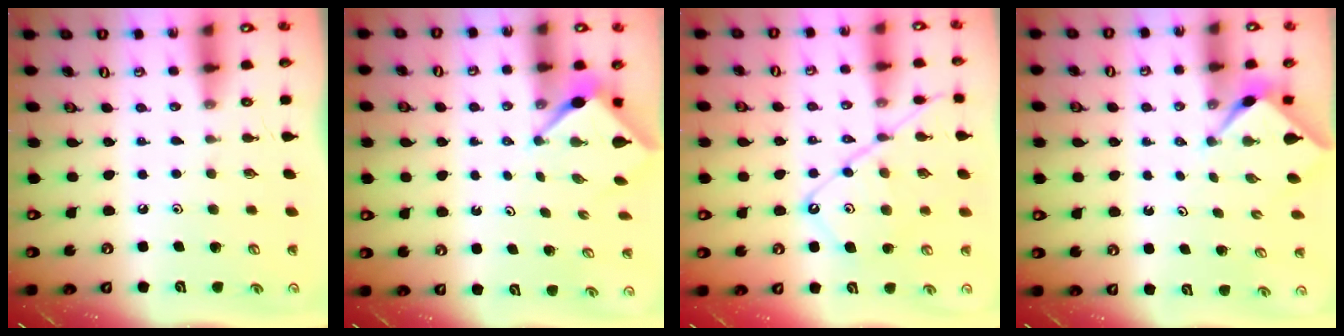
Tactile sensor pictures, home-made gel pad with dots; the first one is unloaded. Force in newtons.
{"total": 2.7, "press": 2.7, "slide": 0.1}
{"total": 12.6, "press": 12.5, "slide": 1.3}
{"total": 2.4, "press": 2.4, "slide": 0.3}